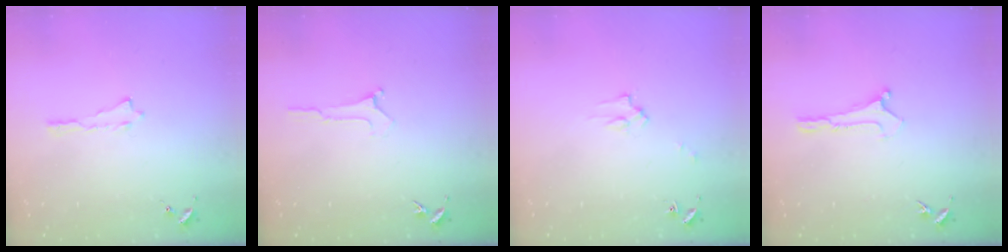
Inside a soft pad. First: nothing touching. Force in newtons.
{"total": 0.0}
{"total": 2.2, "press": 2.2, "slide": 0.2}
{"total": 0.0}